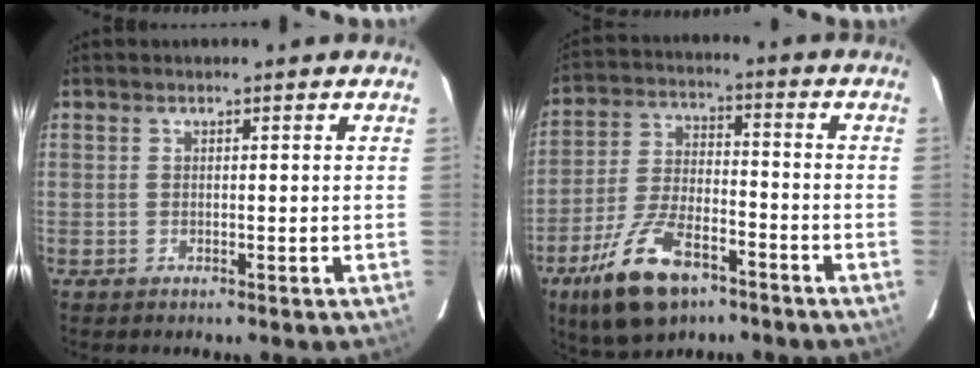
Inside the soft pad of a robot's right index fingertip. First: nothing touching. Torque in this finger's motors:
{"motor_torque": [1.22, -0.92, 0.73, 0.18]}